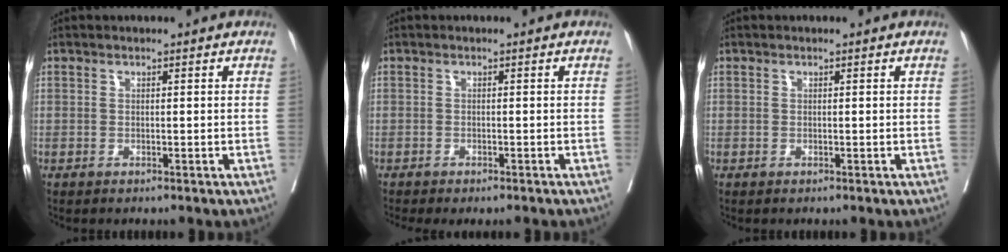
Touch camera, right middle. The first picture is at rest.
{"total": 3.5, "force": [-3.1, 0.8, 1.5], "torque": [-0.008, -0.006, -0.043]}
{"total": 0.0}